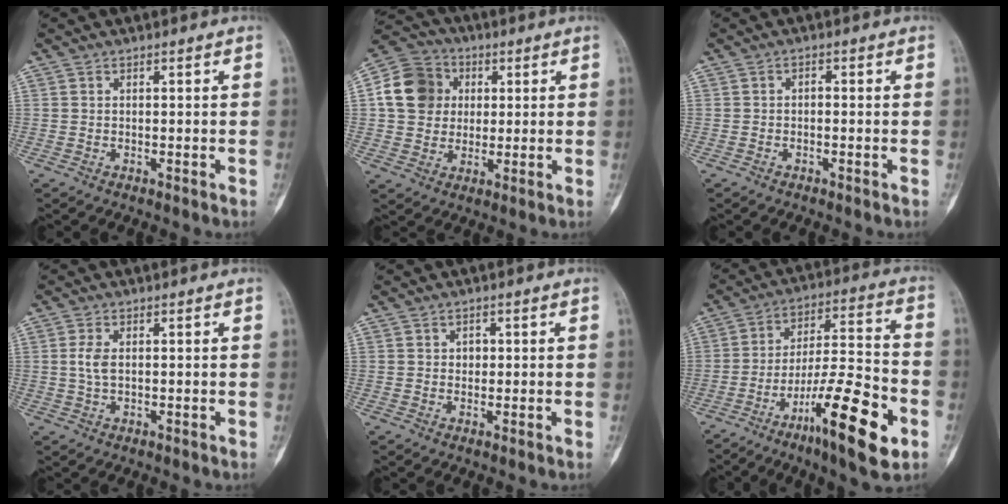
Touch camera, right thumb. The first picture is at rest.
{"total": 11.9, "force": [2.0, 10.4, 5.4], "torque": [-0.083, 0.009, 0.026]}
{"total": 0.9, "force": [-0.4, 0.6, 0.6], "torque": [-0.004, 0.008, -0.011]}
{"total": 3.0, "force": [0.4, 1.6, 2.5], "torque": [-0.055, 0.002, 0.009]}
{"total": 1.5, "force": [0.2, 1.3, 0.7], "torque": [0.000, 0.003, 0.001]}
{"total": 19.0, "force": [-8.6, 4.2, 16.4], "torque": [-0.271, 0.051, -0.135]}